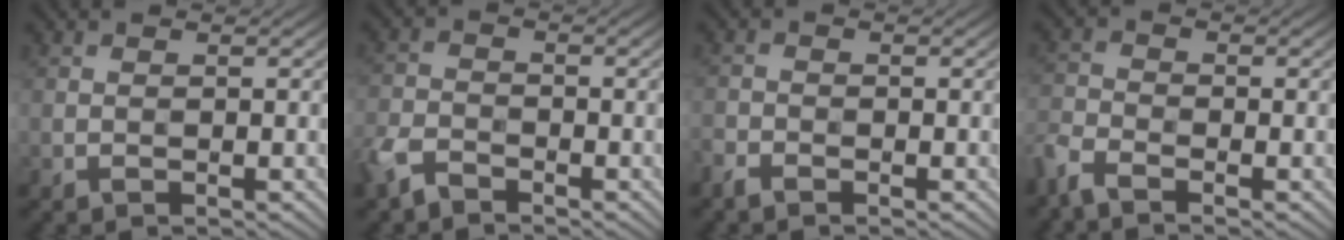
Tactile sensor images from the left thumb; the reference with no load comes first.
{"total": 5.0, "force": [-3.6, 2.5, 2.5], "torque": [-0.060, -0.011, -0.081]}
{"total": 2.1, "force": [-1.9, 0.7, 0.6], "torque": [-0.019, -0.011, -0.039]}
{"total": 4.2, "force": [-3.4, 1.3, 1.9], "torque": [-0.056, -0.014, -0.072]}